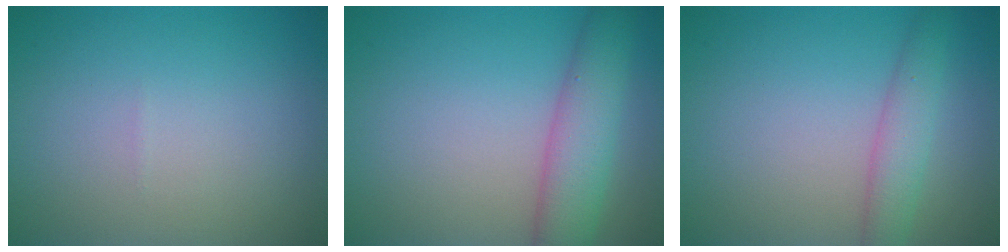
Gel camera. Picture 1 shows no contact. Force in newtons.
{"total": 5.1, "press": 5.1, "slide": 0.2}
{"total": 2.7, "press": 2.7, "slide": 0.1}